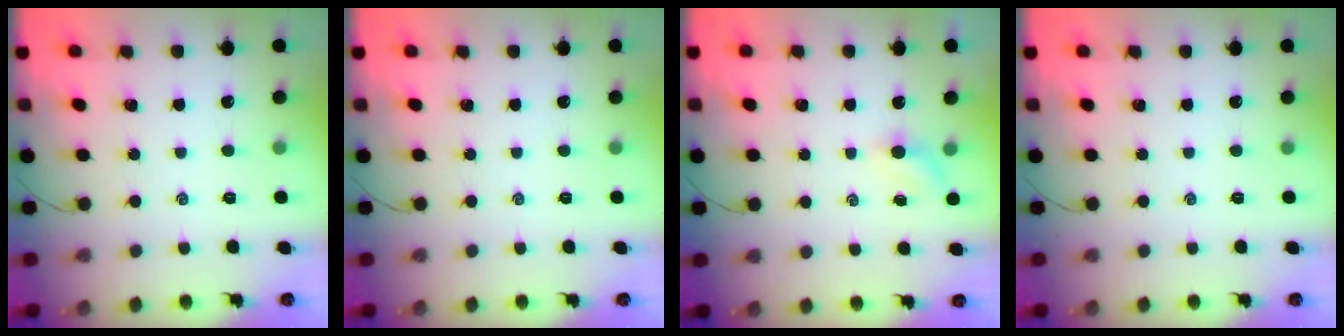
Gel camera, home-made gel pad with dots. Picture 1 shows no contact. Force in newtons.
{"total": 0.0}
{"total": 2.4, "press": 2.3, "slide": 0.7}
{"total": 0.0}